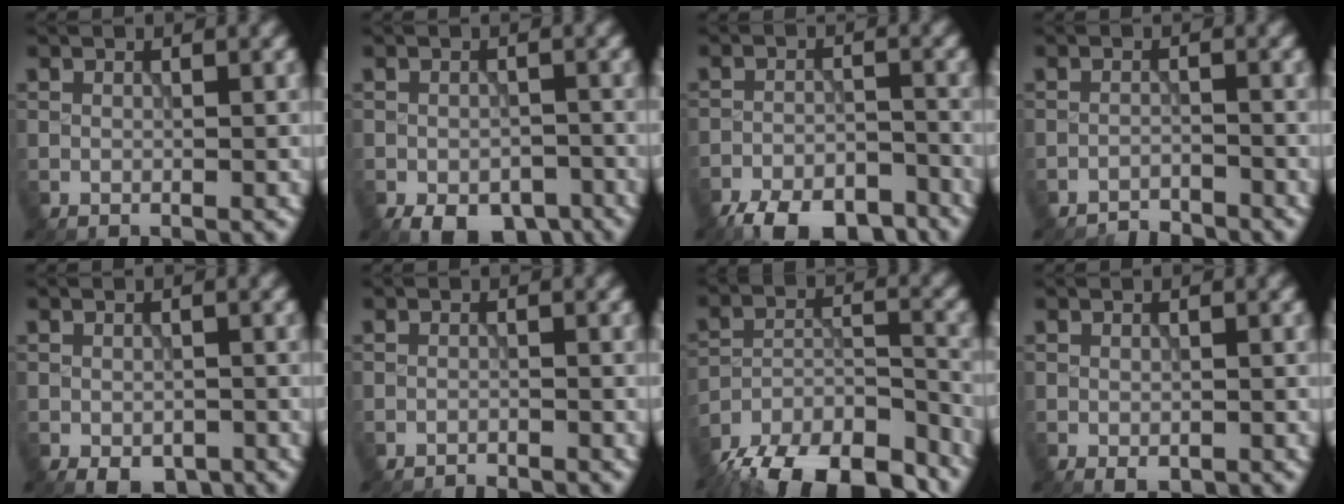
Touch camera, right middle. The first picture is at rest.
{"total": 4.7, "force": [-3.0, 2.5, 2.6], "torque": [-0.033, -0.011, -0.042]}
{"total": 7.4, "force": [-6.2, 2.5, 3.2], "torque": [-0.046, -0.011, -0.103]}
{"total": 2.1, "force": [-2.1, 0.2, 0.1], "torque": [0.005, 0.002, -0.041]}
{"total": 2.3, "force": [-1.2, 1.3, 1.4], "torque": [-0.024, -0.009, -0.016]}
{"total": 1.1, "force": [-1.1, 0.1, 0.0], "torque": [0.003, 0.000, -0.023]}
{"total": 14.7, "force": [-12.7, 5.0, 5.4], "torque": [-0.085, -0.008, -0.177]}
{"total": 0.8, "force": [-0.4, 0.4, 0.6], "torque": [-0.009, -0.003, -0.005]}